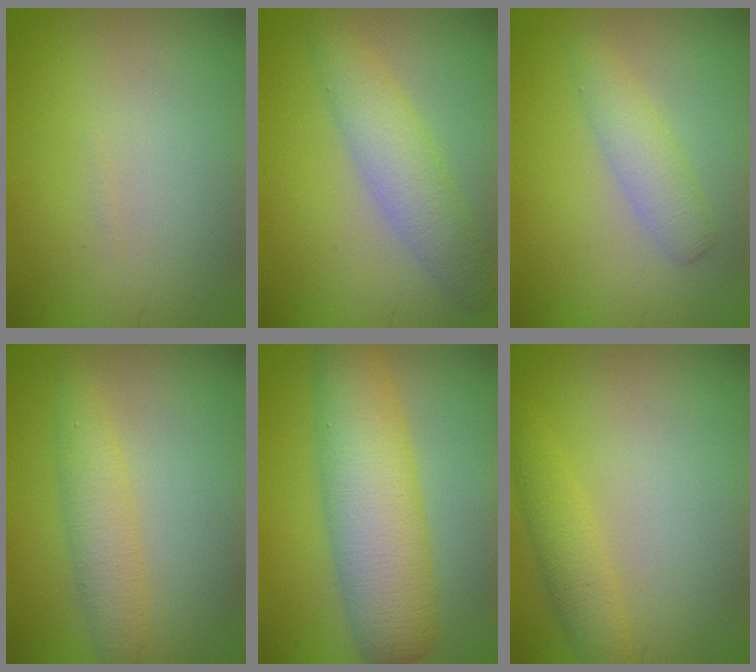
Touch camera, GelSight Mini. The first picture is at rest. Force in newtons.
{"total": 3.9, "press": 3.9, "slide": 0.1}
{"total": 2.4, "press": 2.4, "slide": 0.1}
{"total": 3.0, "press": 3.0, "slide": 0.1}
{"total": 7.9, "press": 7.9, "slide": 0.3}
{"total": 2.2, "press": 2.2, "slide": 0.2}